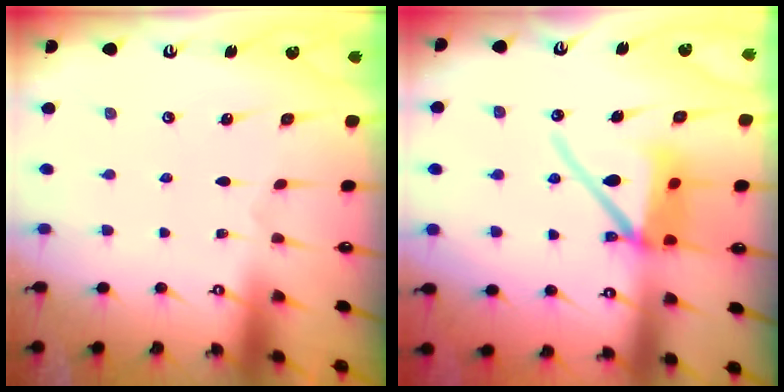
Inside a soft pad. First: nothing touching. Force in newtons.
{"total": 13.5, "press": 13.4, "slide": 1.7}